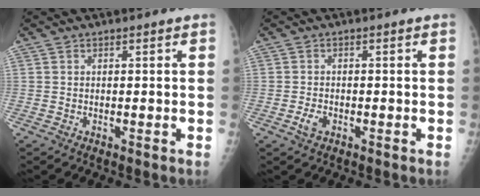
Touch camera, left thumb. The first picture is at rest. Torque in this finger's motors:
{"motor_torque": [-0.06, 0.05, 0.08, 0.07, 0.01]}